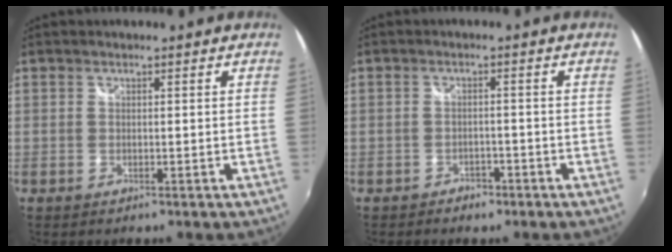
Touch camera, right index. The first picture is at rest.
{"total": 3.0, "force": [-2.3, 1.7, 0.7], "torque": [-0.022, -0.002, -0.035]}